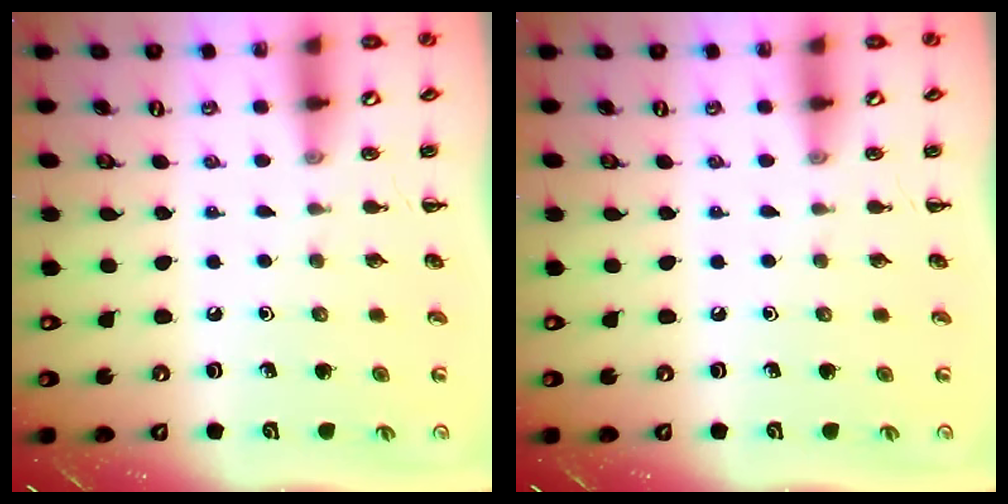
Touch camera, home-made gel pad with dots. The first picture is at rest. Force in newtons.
{"total": 0.0}